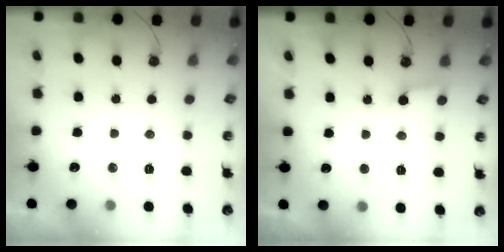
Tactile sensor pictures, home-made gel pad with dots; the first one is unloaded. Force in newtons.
{"total": 5.8, "press": 5.8, "slide": 0.5}